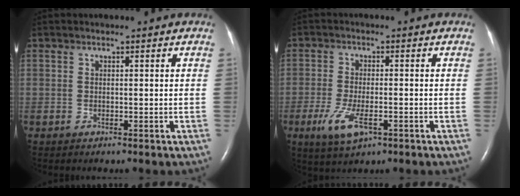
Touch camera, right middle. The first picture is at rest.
{"total": 6.3, "force": [-2.7, 2.0, 5.3], "torque": [-0.114, -0.015, -0.042]}